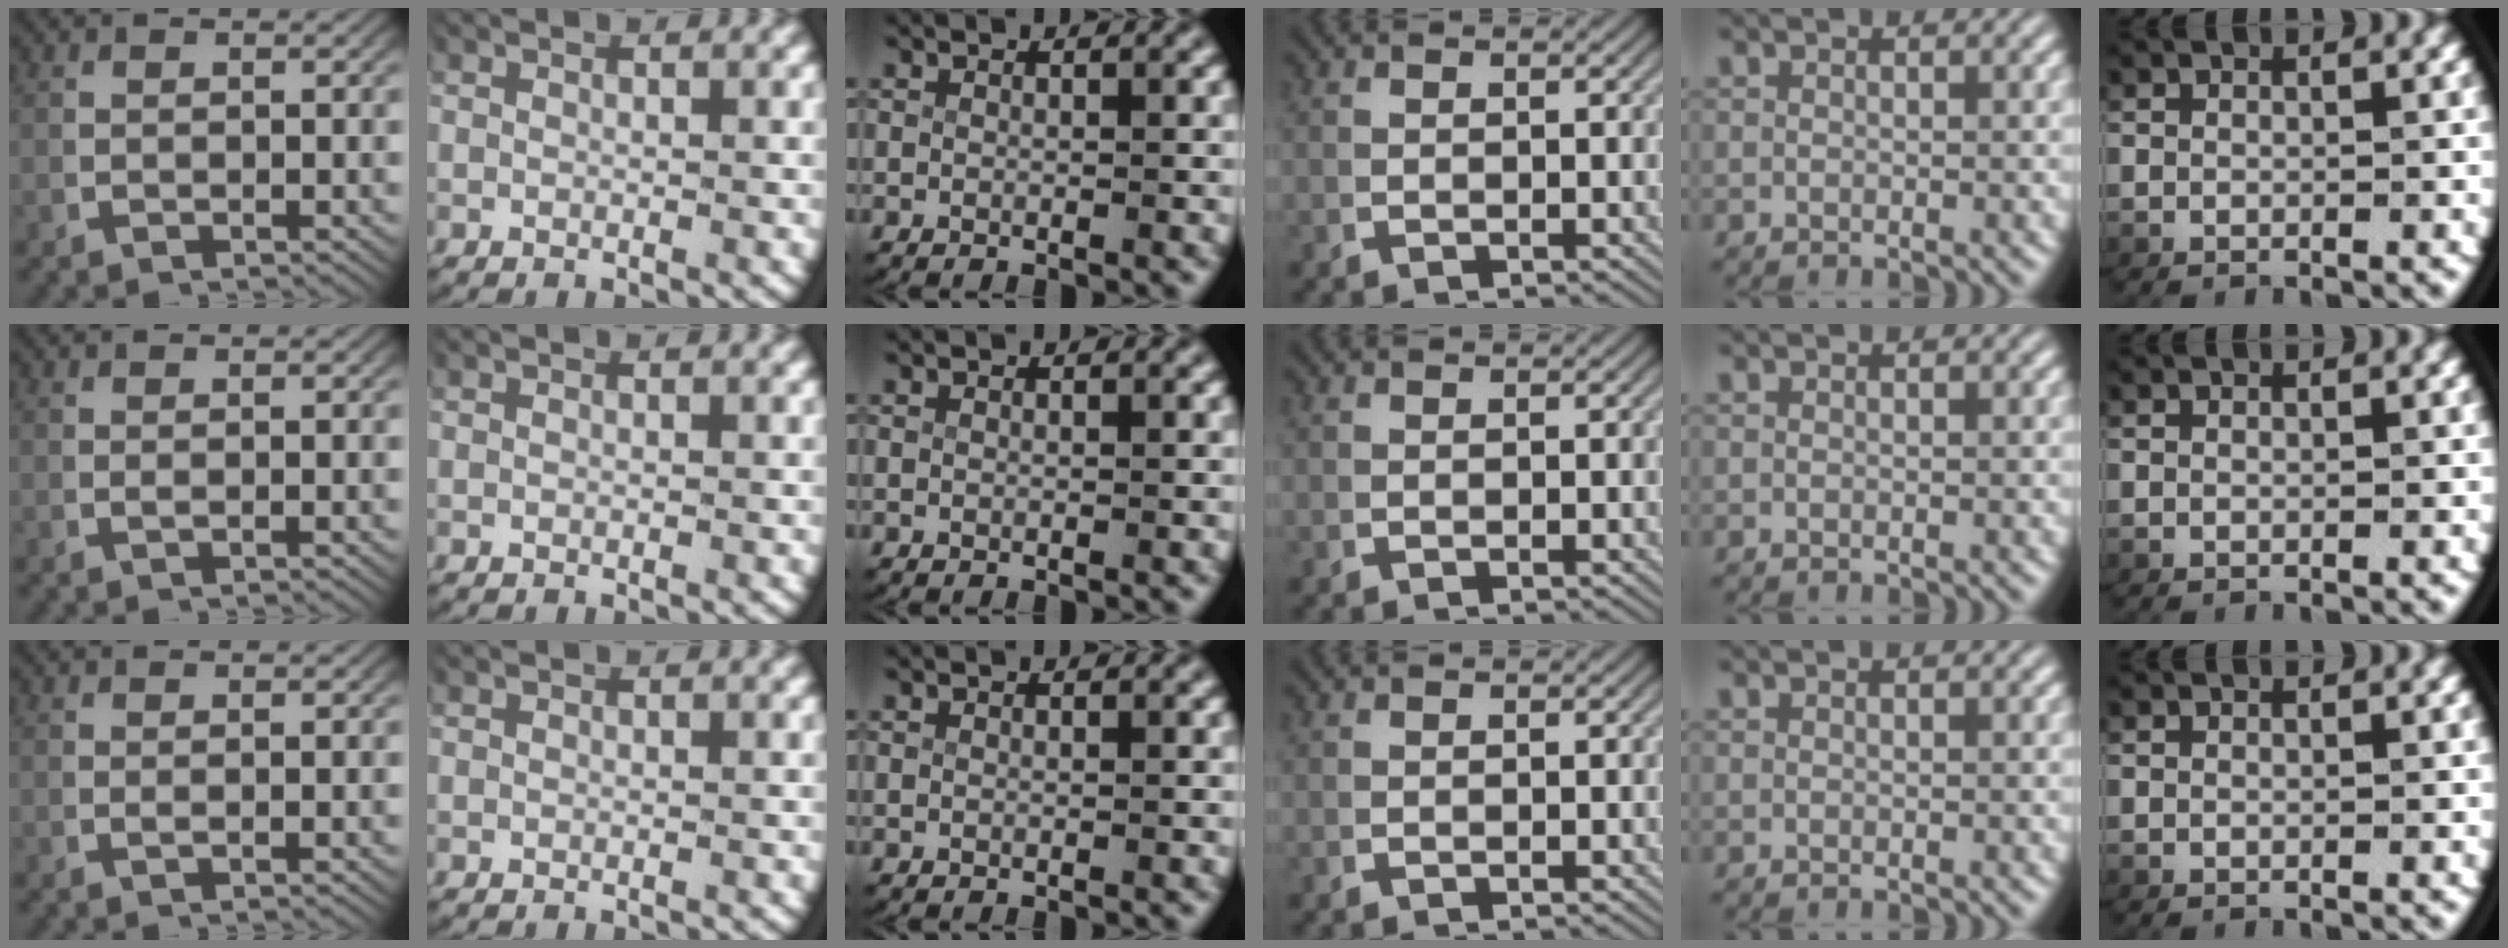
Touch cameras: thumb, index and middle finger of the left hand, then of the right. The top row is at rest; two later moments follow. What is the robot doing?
{"motion": "lift_and_place", "object": "paper"}